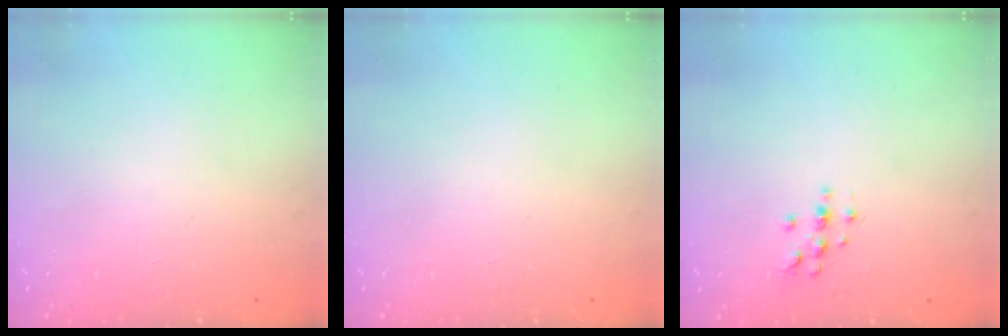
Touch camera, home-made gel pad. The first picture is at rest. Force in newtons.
{"total": 0.0}
{"total": 4.9, "press": 4.9, "slide": 0.5}